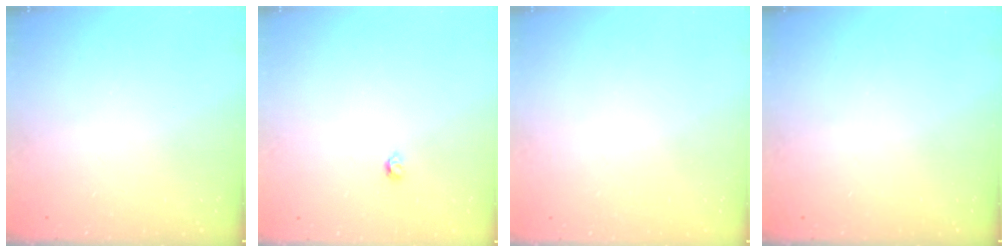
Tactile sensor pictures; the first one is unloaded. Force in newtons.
{"total": 3.2, "press": 3.2, "slide": 0.5}
{"total": 0.7, "press": 0.7, "slide": 0.1}
{"total": 0.0}